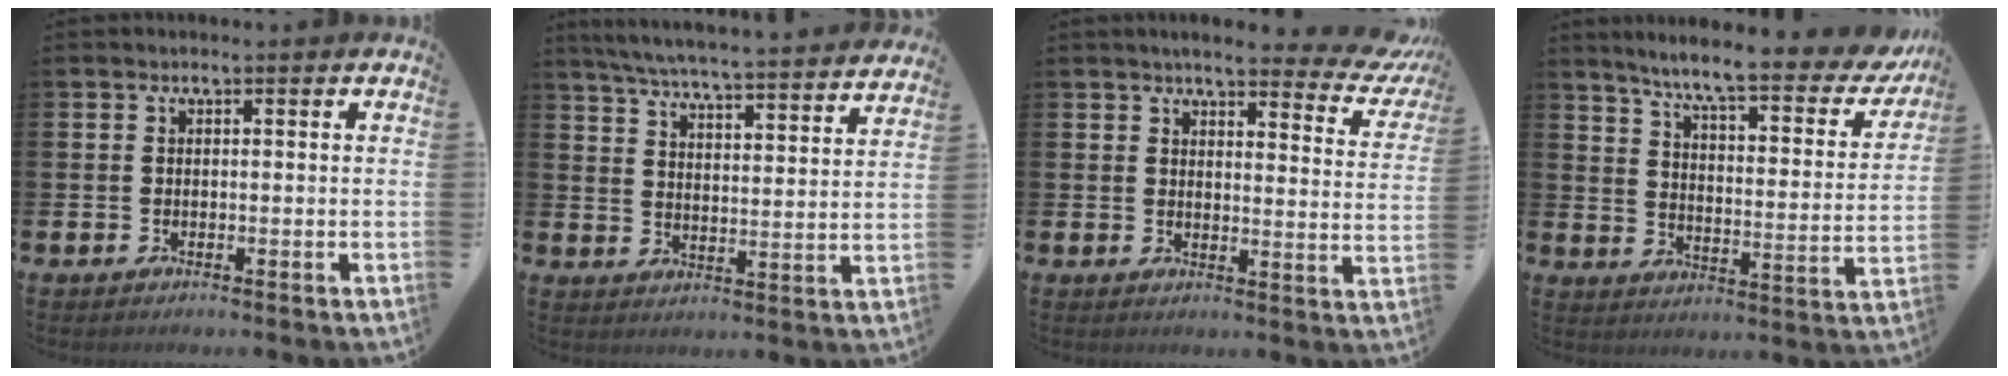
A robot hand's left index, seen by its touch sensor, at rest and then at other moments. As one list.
[{"total": 6.3, "force": [6.1, -0.1, 1.6], "torque": [-0.056, -0.050, 0.105]}, {"total": 4.7, "force": [4.3, 0.9, 1.8], "torque": [-0.031, -0.037, 0.067]}, {"total": 7.5, "force": [6.4, 0.9, 3.9], "torque": [-0.096, -0.047, 0.099]}]